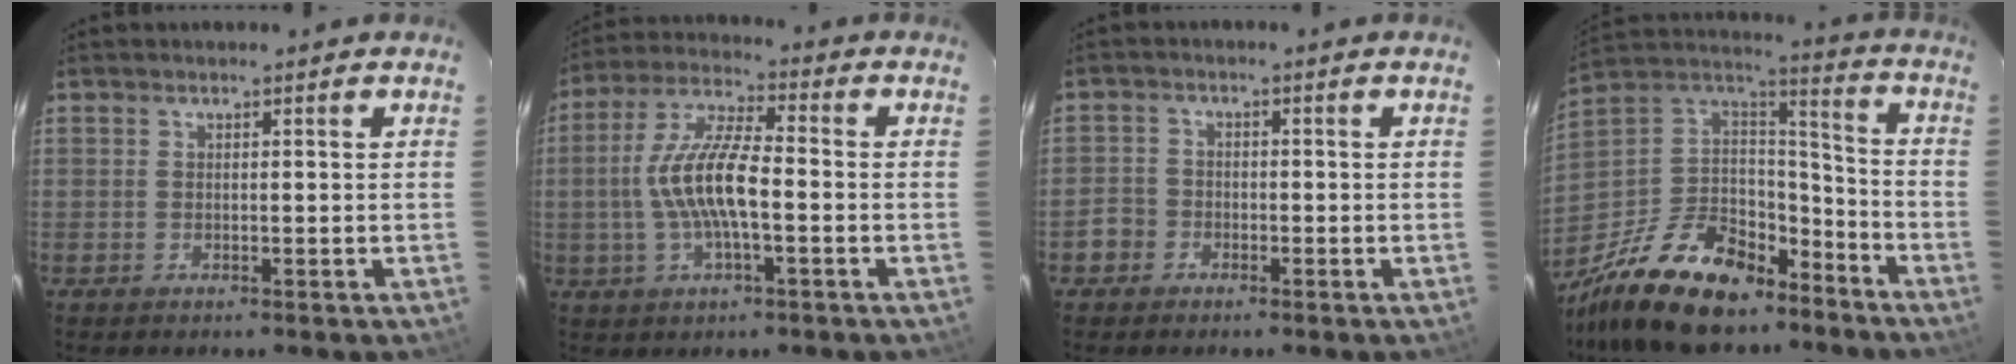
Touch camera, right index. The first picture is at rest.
{"total": 11.8, "force": [-1.7, 3.2, 11.2], "torque": [-0.230, 0.009, -0.034]}
{"total": 3.4, "force": [-1.9, 2.8, 0.4], "torque": [-0.009, 0.013, -0.037]}
{"total": 23.8, "force": [-16.5, 12.0, 12.3], "torque": [-0.267, 0.020, -0.260]}